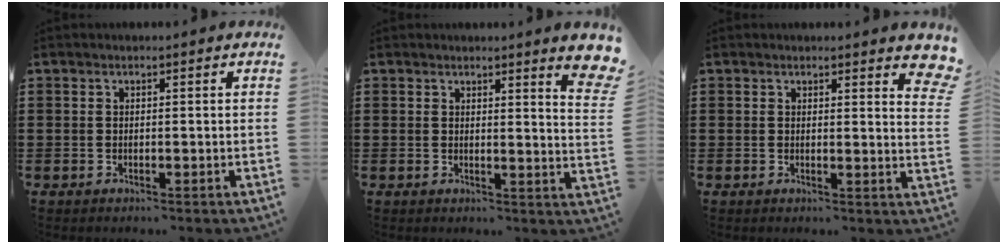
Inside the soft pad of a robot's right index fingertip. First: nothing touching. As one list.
[{"total": 4.0, "force": [3.0, 0.2, 2.7], "torque": [-0.046, -0.009, 0.050]}, {"total": 2.1, "force": [1.8, 0.5, 1.0], "torque": [-0.009, -0.001, 0.031]}]